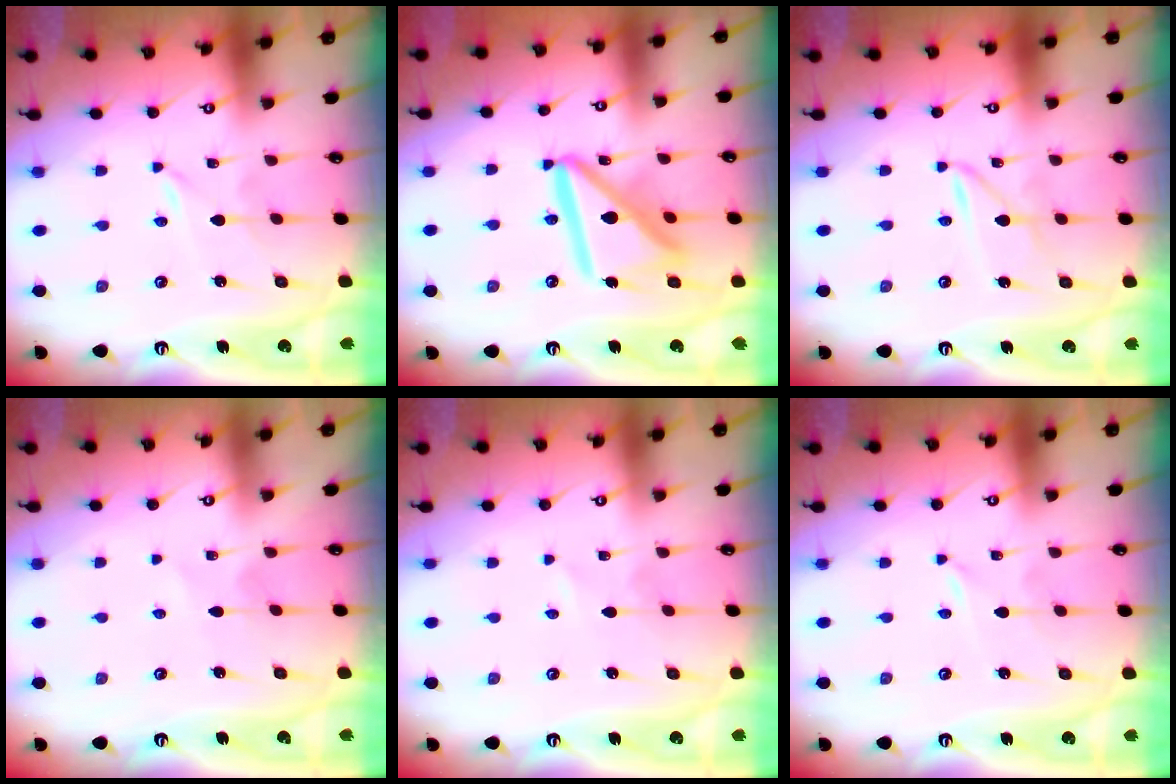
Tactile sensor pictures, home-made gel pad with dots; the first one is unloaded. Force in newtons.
{"total": 15.1, "press": 15.0, "slide": 1.7}
{"total": 2.0, "press": 2.0, "slide": 0.2}
{"total": 3.3, "press": 3.3, "slide": 0.5}
{"total": 0.9, "press": 0.9, "slide": 0.2}
{"total": 0.0}